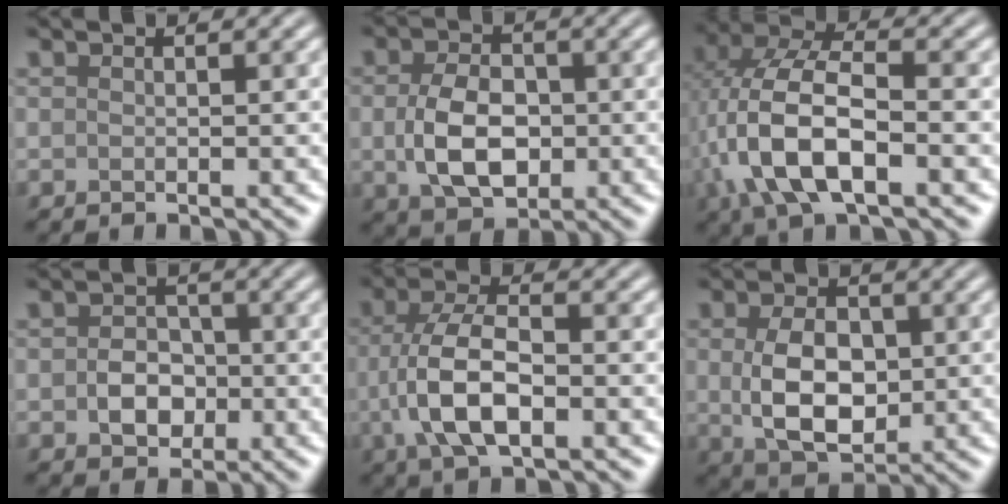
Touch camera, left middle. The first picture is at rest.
{"total": 5.7, "force": [-0.4, 3.9, 4.2], "torque": [-0.089, -0.005, -0.007]}
{"total": 9.1, "force": [-1.9, 4.2, 7.8], "torque": [-0.164, 0.013, -0.044]}
{"total": 3.1, "force": [-0.6, 2.5, 1.8], "torque": [-0.029, 0.001, -0.015]}
{"total": 6.5, "force": [-1.2, 3.0, 5.6], "torque": [-0.120, 0.004, -0.026]}
{"total": 6.6, "force": [0.1, 4.3, 5.0], "torque": [-0.101, -0.005, 0.005]}